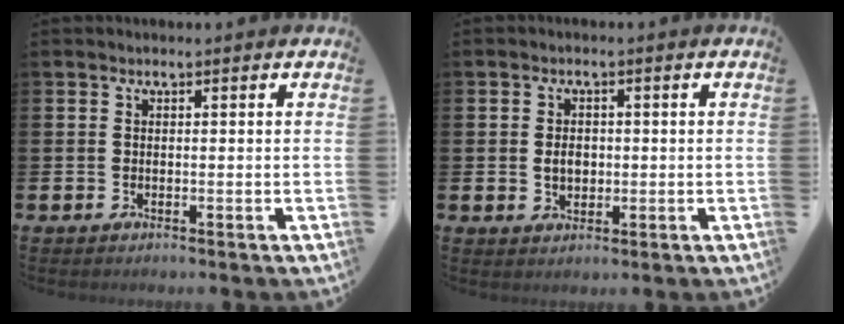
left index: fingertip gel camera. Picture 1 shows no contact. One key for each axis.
{"total": 2.6, "fx": 0.1, "fy": 2.0, "fz": 1.7, "tx": -0.015, "ty": 0.001, "tz": -0.005}